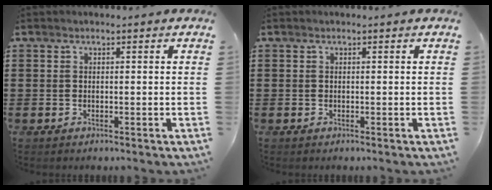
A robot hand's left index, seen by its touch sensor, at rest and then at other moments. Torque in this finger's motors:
{"motor_torque": [0.00, 0.00, 0.00, -0.01]}